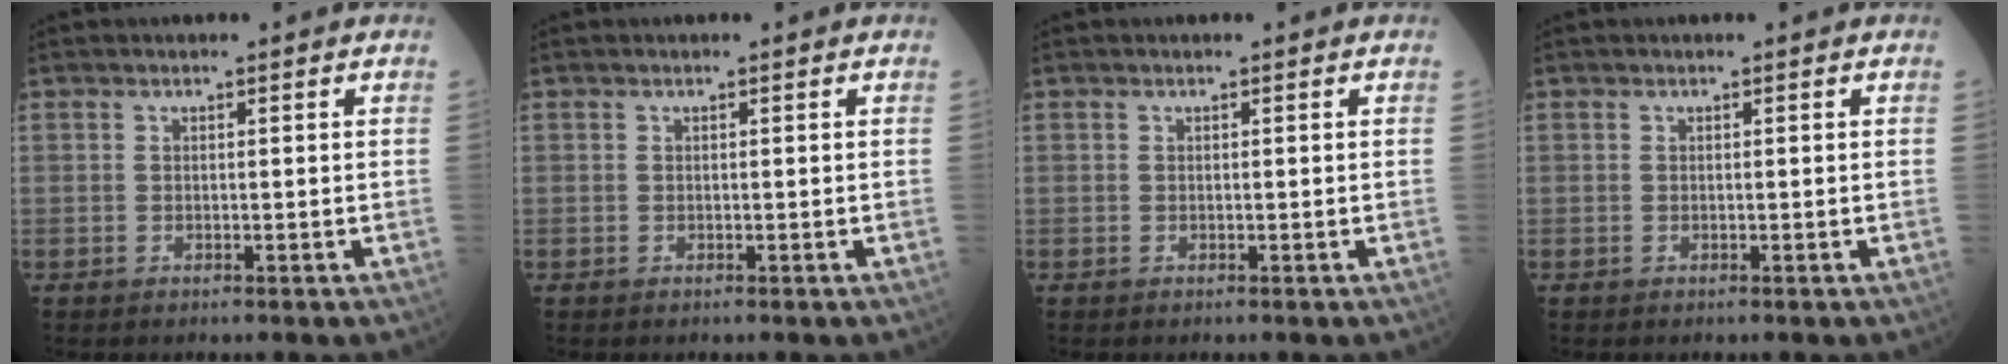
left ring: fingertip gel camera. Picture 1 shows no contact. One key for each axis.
{"total": 0.0}
{"total": 0.0}
{"total": 0.0}